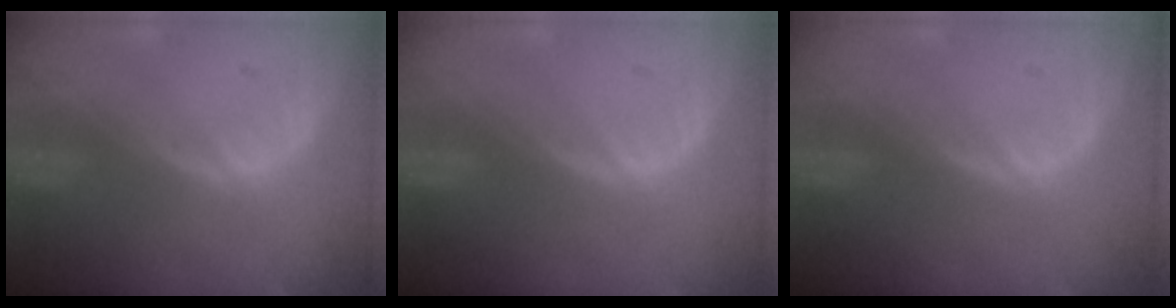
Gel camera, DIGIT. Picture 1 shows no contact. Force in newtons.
{"total": 0.0}
{"total": 0.0}